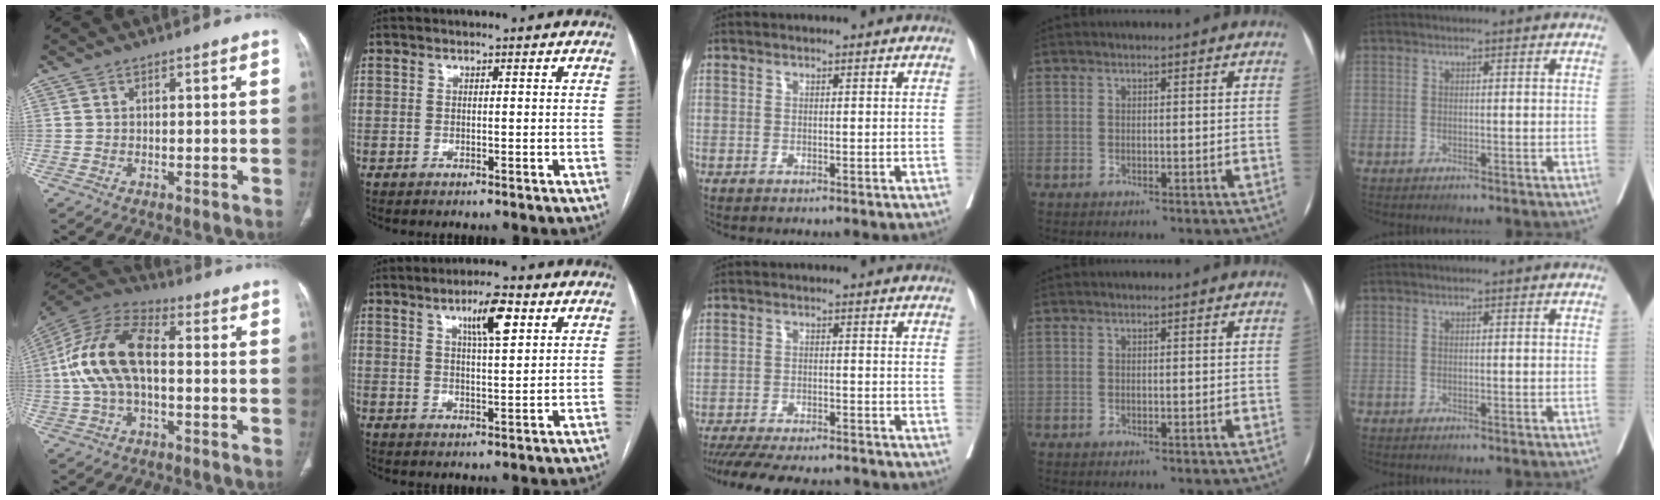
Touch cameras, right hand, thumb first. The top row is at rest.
{"thumb": {"total": 15.6, "force": [-0.2, 8.2, 13.3], "torque": [-0.276, 0.038, -0.011]}, "index": {"total": 6.5, "force": [3.1, 1.1, 5.6], "torque": [-0.097, 0.006, 0.052]}, "middle": {"total": 16.7, "force": [-15.0, 3.3, 6.6], "torque": [-0.144, -0.021, -0.208]}}